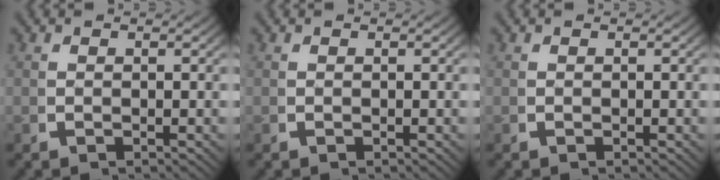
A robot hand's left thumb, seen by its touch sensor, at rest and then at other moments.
{"total": 0.0}
{"total": 0.0}